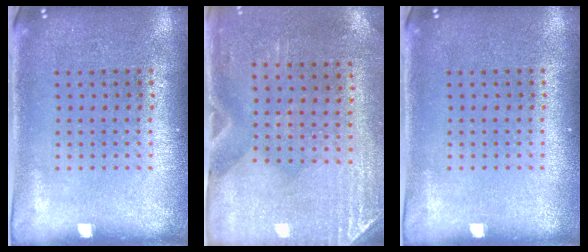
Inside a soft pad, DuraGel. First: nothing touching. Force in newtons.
{"total": 2.9, "press": 2.5, "slide": 1.4}
{"total": 0.0}